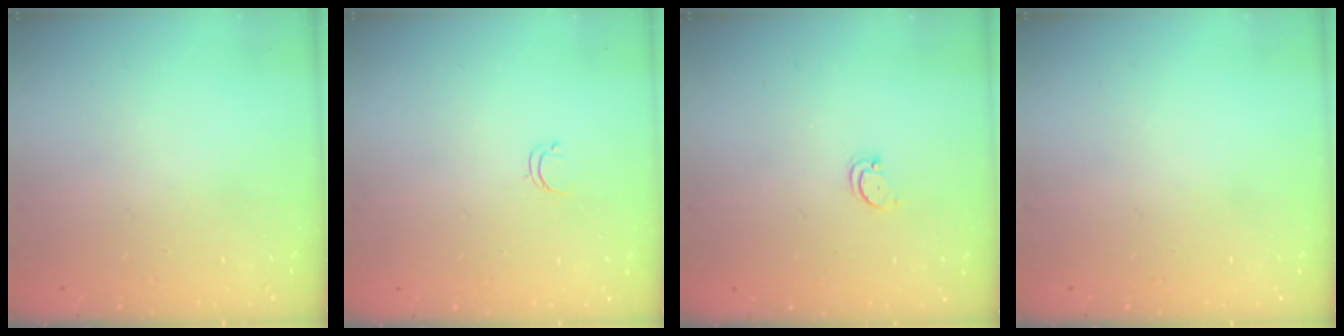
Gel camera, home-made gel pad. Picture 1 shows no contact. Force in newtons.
{"total": 3.1, "press": 3.1, "slide": 0.4}
{"total": 2.5, "press": 2.4, "slide": 0.5}
{"total": 0.0}